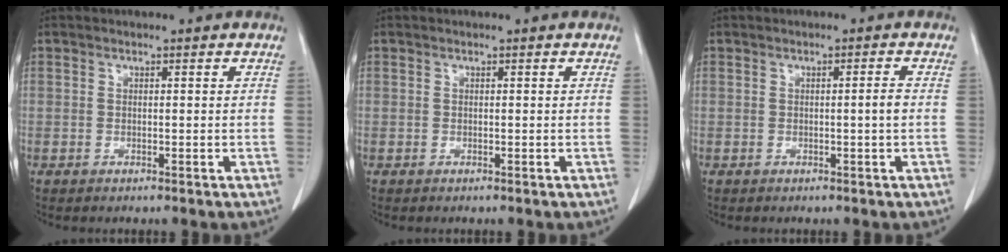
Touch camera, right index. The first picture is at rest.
{"total": 0.0}
{"total": 1.5, "force": [-0.3, -0.3, 1.4], "torque": [-0.021, -0.001, -0.004]}